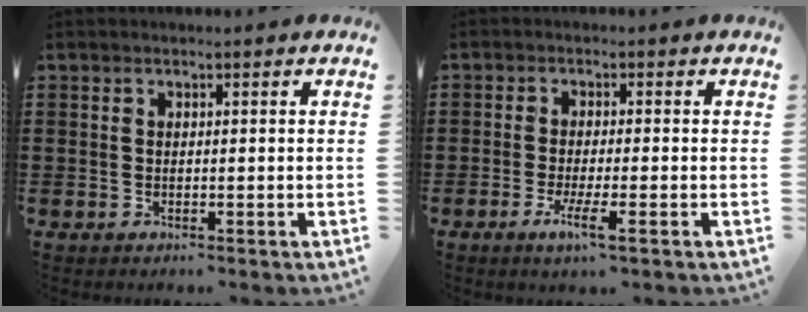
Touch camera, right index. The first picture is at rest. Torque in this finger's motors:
{"motor_torque": [0.18, -0.06, 0.08, 0.05]}